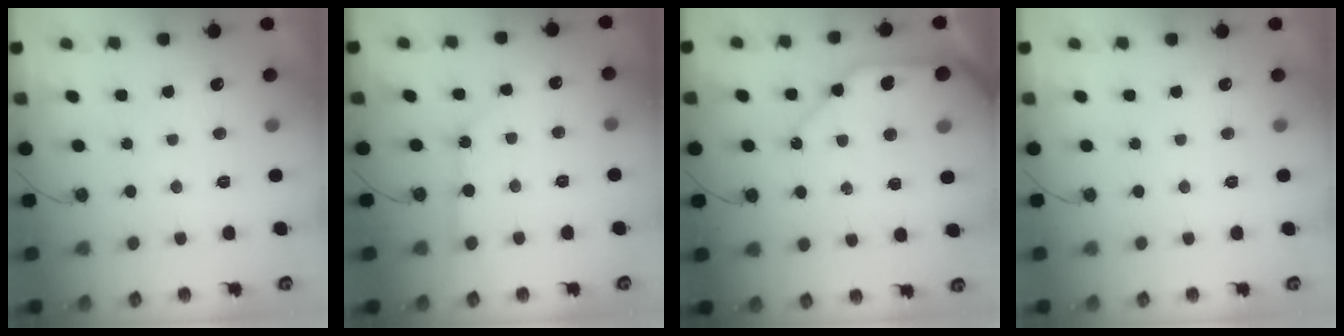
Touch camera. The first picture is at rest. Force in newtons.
{"total": 2.2, "press": 2.2, "slide": 0.3}
{"total": 12.9, "press": 12.8, "slide": 2.0}
{"total": 0.0}